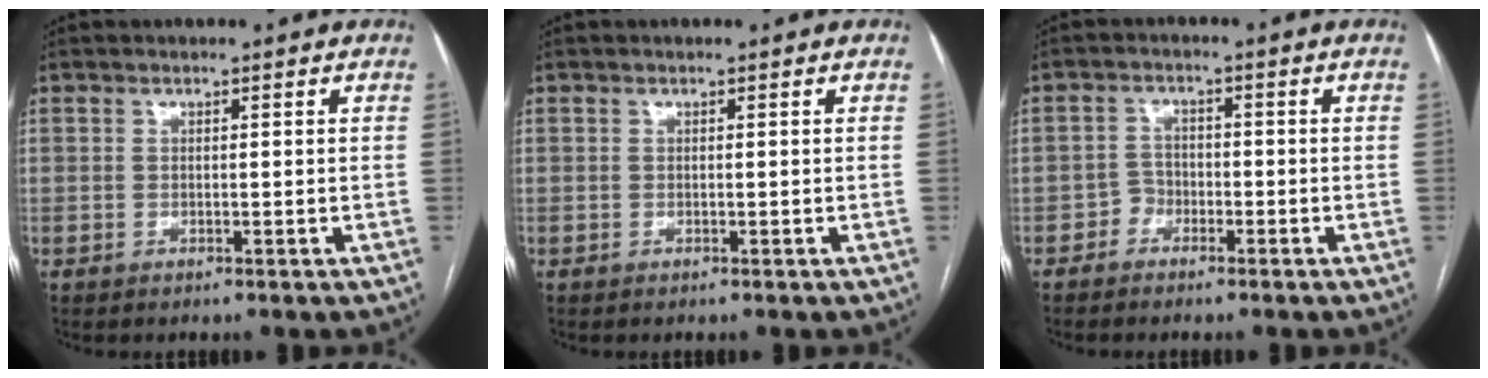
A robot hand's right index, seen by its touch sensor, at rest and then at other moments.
{"total": 0.0}
{"total": 2.3, "force": [-1.5, 1.8, 0.3], "torque": [-0.004, 0.010, -0.032]}